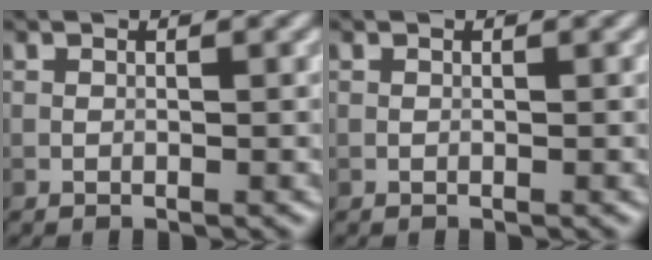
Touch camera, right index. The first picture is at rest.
{"total": 0.0}